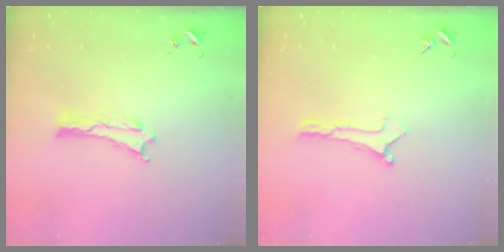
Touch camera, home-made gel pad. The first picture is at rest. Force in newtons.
{"total": 0.0}